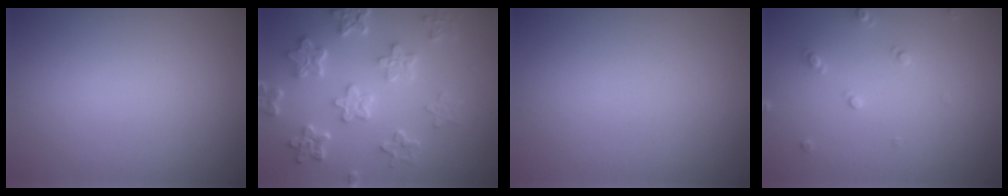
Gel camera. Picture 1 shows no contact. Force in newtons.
{"total": 5.8, "press": 4.4, "slide": 3.8}
{"total": 0.0}
{"total": 1.3, "press": 1.2, "slide": 0.3}